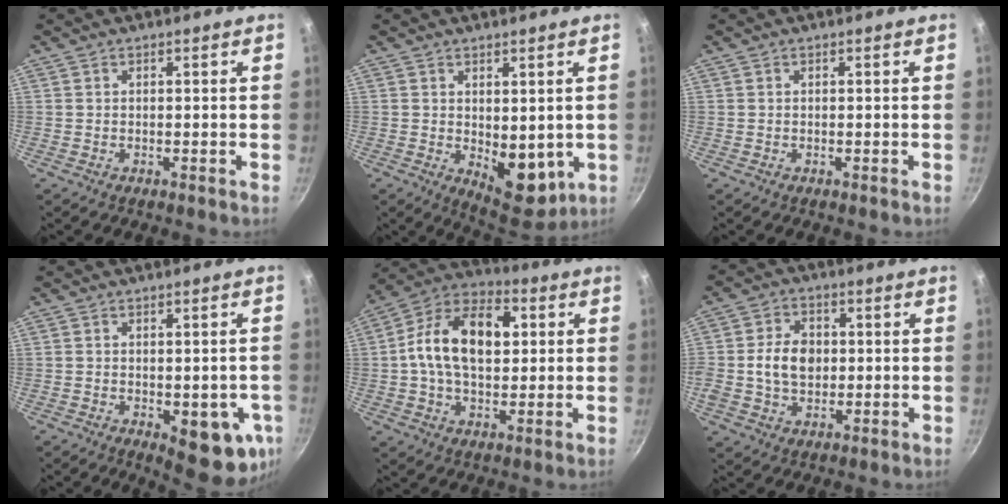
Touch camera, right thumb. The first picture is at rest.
{"total": 9.3, "force": [-0.1, 5.3, 7.6], "torque": [-0.070, -0.023, 0.013]}
{"total": 0.0}
{"total": 11.9, "force": [-3.4, 5.2, 10.2], "torque": [-0.082, -0.006, -0.035]}
{"total": 17.1, "force": [2.3, 10.8, 13.1], "torque": [-0.196, 0.021, 0.020]}
{"total": 8.8, "force": [0.0, 6.6, 5.8], "torque": [-0.085, 0.009, -0.007]}